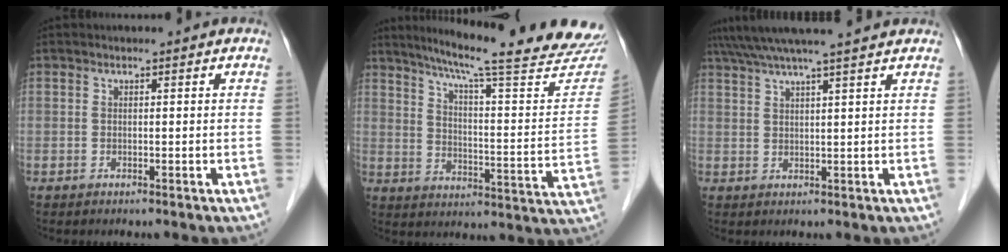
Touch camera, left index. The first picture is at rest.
{"total": 26.4, "force": [23.1, 1.4, 12.7], "torque": [-0.186, -0.070, 0.288]}
{"total": 11.9, "force": [10.3, -0.7, 5.9], "torque": [-0.102, 0.032, 0.143]}